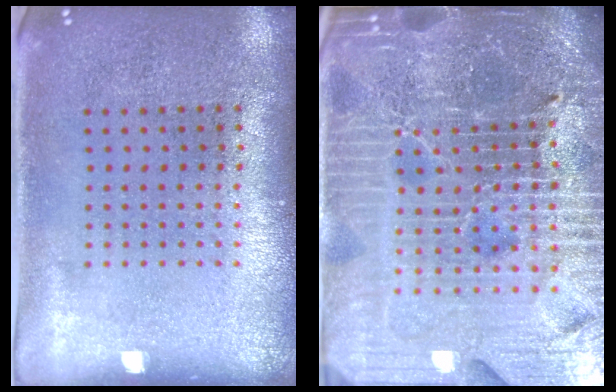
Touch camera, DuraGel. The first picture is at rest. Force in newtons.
{"total": 7.3, "press": 6.3, "slide": 3.7}